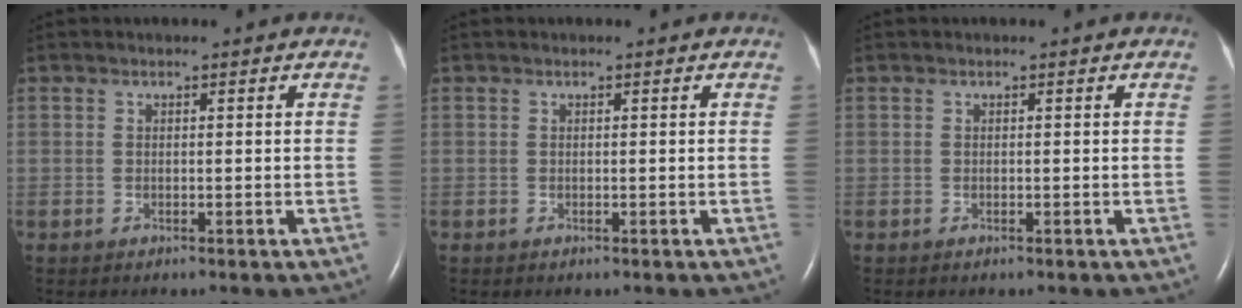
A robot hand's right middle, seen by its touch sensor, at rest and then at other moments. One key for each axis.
{"total": 0.0}
{"total": 0.0}